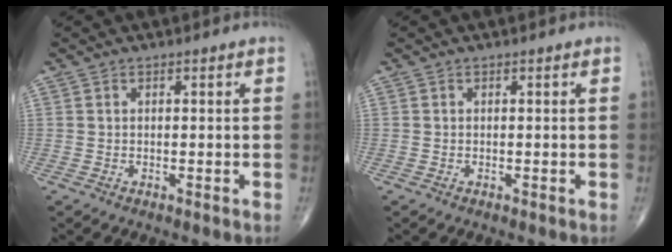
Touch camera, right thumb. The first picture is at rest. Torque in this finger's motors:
{"motor_torque": [-0.02, -0.05, 0.20, -0.04, -0.01]}